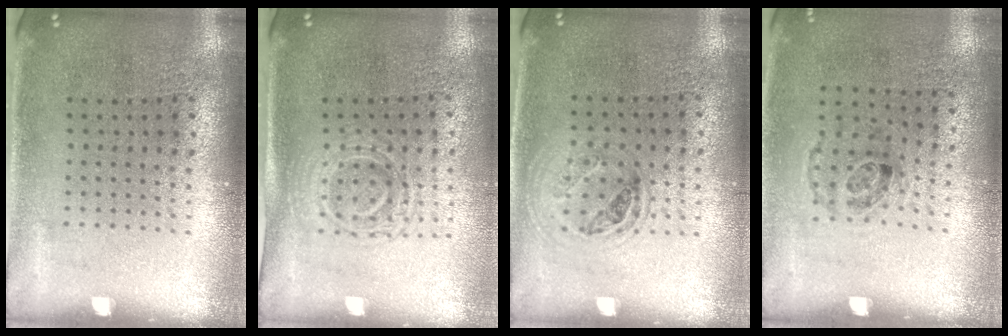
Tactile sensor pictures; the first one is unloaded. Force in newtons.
{"total": 1.6, "press": 1.4, "slide": 0.7}
{"total": 1.0, "press": 0.9, "slide": 0.3}
{"total": 1.0, "press": 0.7, "slide": 0.7}